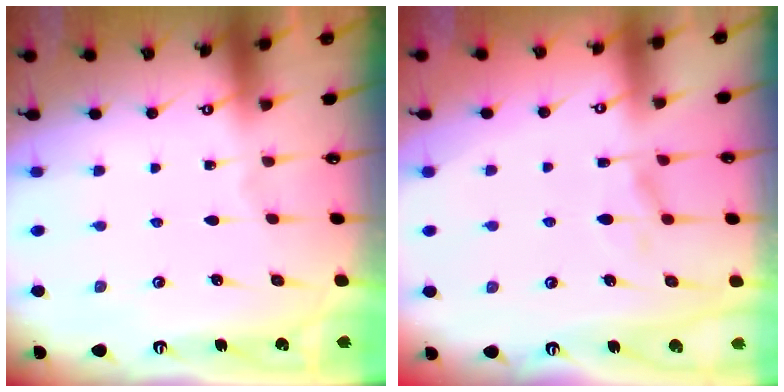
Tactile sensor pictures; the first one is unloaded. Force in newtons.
{"total": 1.3, "press": 0.1, "slide": 1.3}